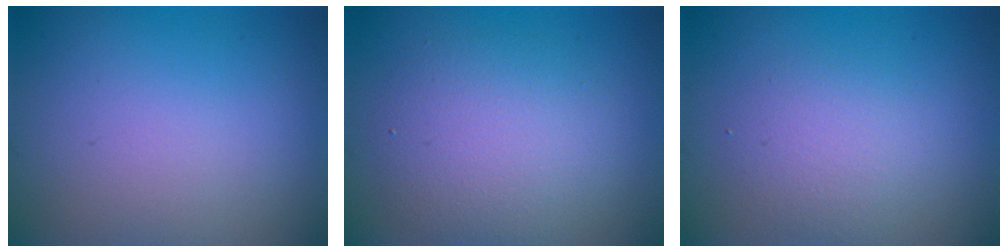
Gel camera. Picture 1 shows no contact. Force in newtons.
{"total": 4.7, "press": 4.7, "slide": 0.3}
{"total": 2.5, "press": 2.5, "slide": 0.2}